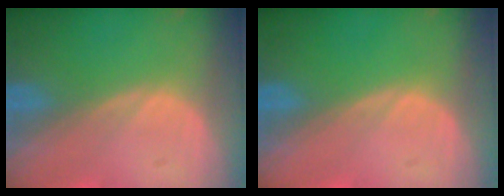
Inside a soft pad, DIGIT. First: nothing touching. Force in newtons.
{"total": 0.0}